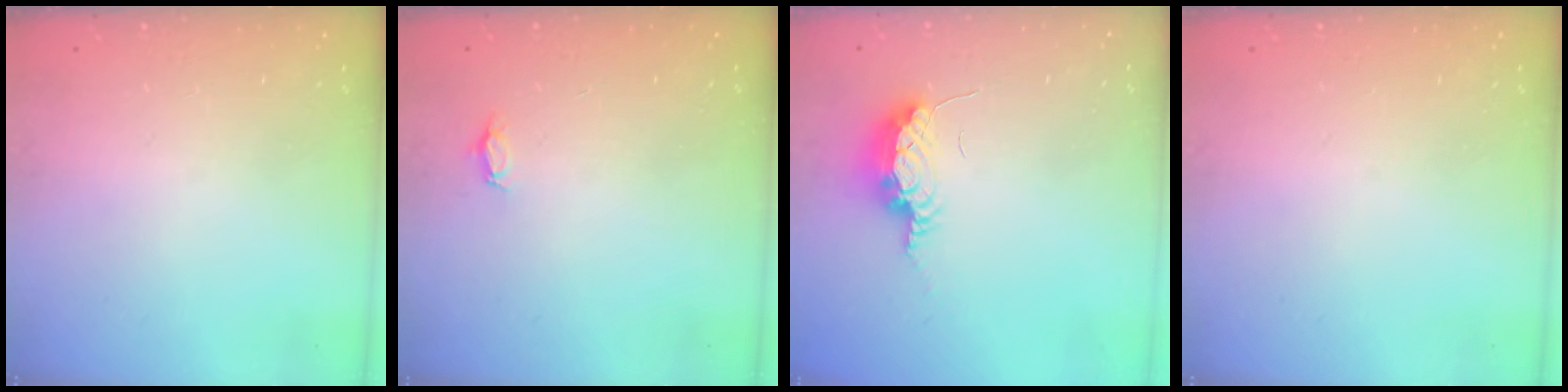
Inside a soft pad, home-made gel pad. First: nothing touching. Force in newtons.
{"total": 2.8, "press": 2.8, "slide": 0.4}
{"total": 7.8, "press": 7.6, "slide": 1.9}
{"total": 0.0}